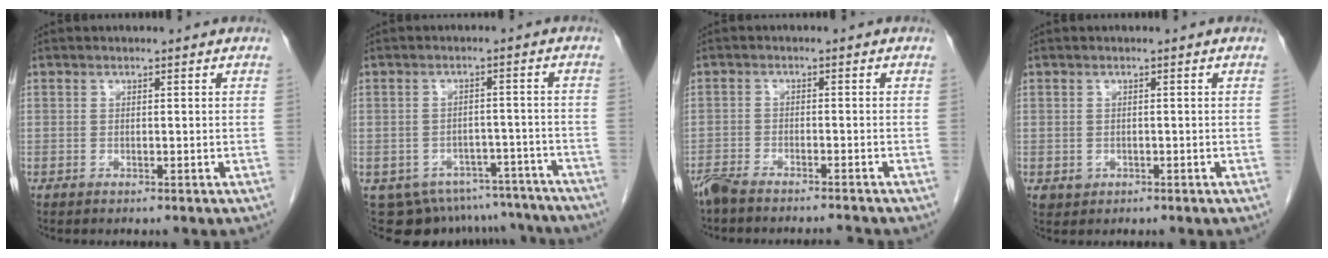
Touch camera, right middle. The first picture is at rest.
{"total": 14.9, "force": [-12.9, 7.0, 2.7], "torque": [-0.038, 0.027, -0.143]}
{"total": 5.9, "force": [-5.6, 0.1, 1.9], "torque": [-0.029, -0.010, -0.094]}
{"total": 1.3, "force": [-0.3, 1.2, 0.4], "torque": [-0.007, 0.002, 0.001]}